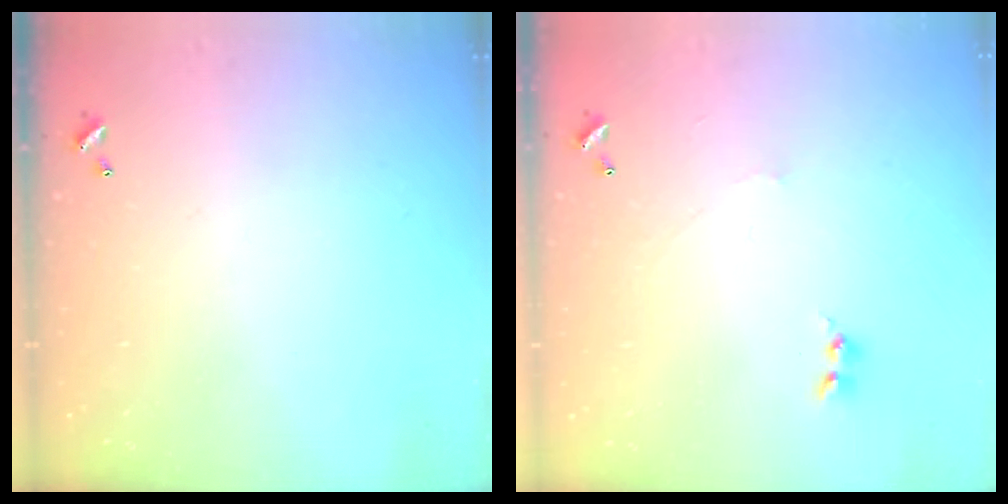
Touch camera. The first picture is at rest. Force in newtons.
{"total": 0.8, "press": 0.7, "slide": 0.5}